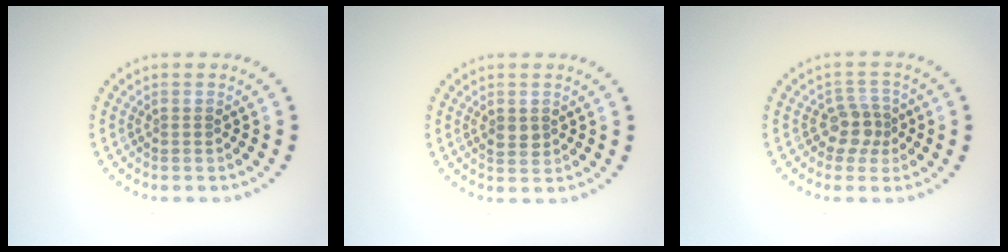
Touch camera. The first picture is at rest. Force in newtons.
{"total": 1.5, "press": 1.5, "slide": 0.2}
{"total": 2.5, "press": 1.9, "slide": 1.5}